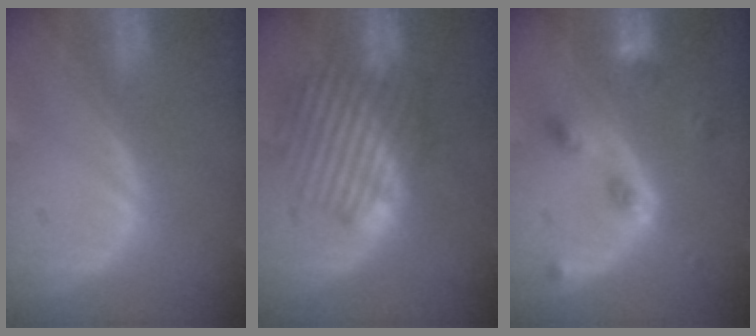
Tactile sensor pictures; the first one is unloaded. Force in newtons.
{"total": 8.6, "press": 8.5, "slide": 1.5}
{"total": 4.8, "press": 4.4, "slide": 1.8}